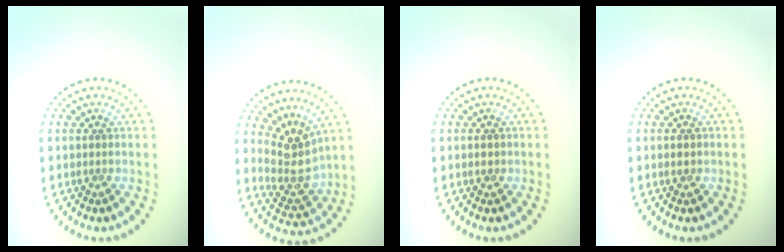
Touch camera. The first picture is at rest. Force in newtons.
{"total": 3.7, "press": 2.8, "slide": 2.5}
{"total": 1.1, "press": 1.1, "slide": 0.1}
{"total": 1.2, "press": 1.2, "slide": 0.2}